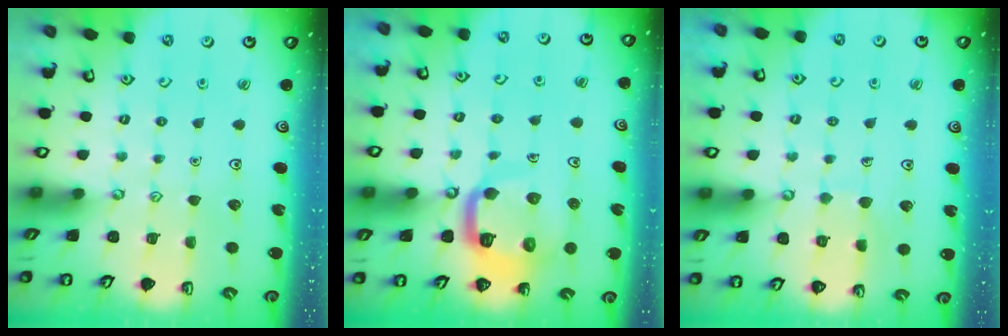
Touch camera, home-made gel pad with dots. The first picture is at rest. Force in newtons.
{"total": 11.3, "press": 11.2, "slide": 1.3}
{"total": 6.4, "press": 6.4, "slide": 0.5}